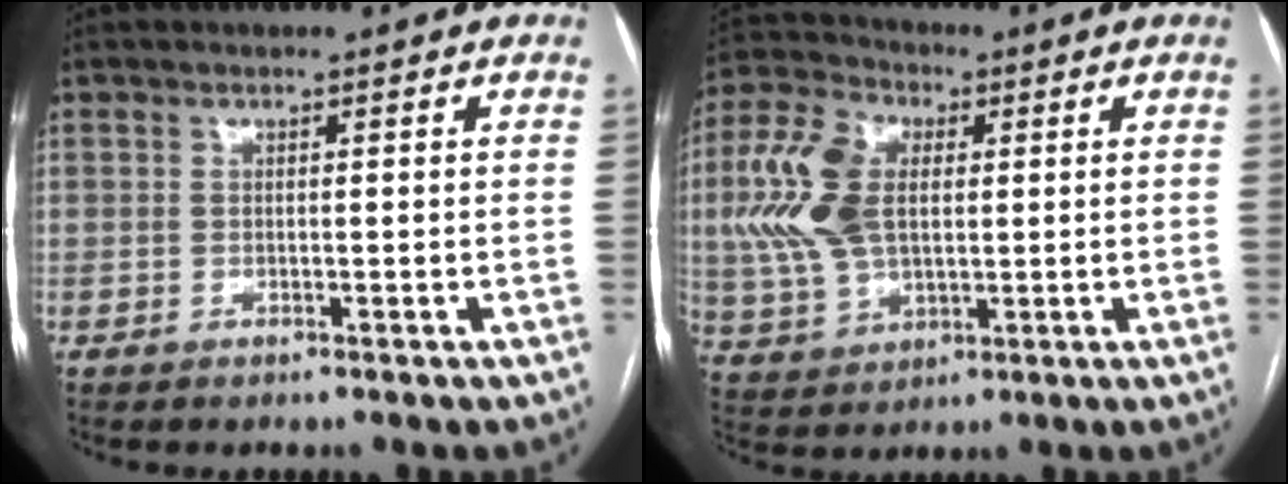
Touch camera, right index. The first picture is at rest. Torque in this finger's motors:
{"motor_torque": [1.94, 0.20, 0.93, 0.21]}